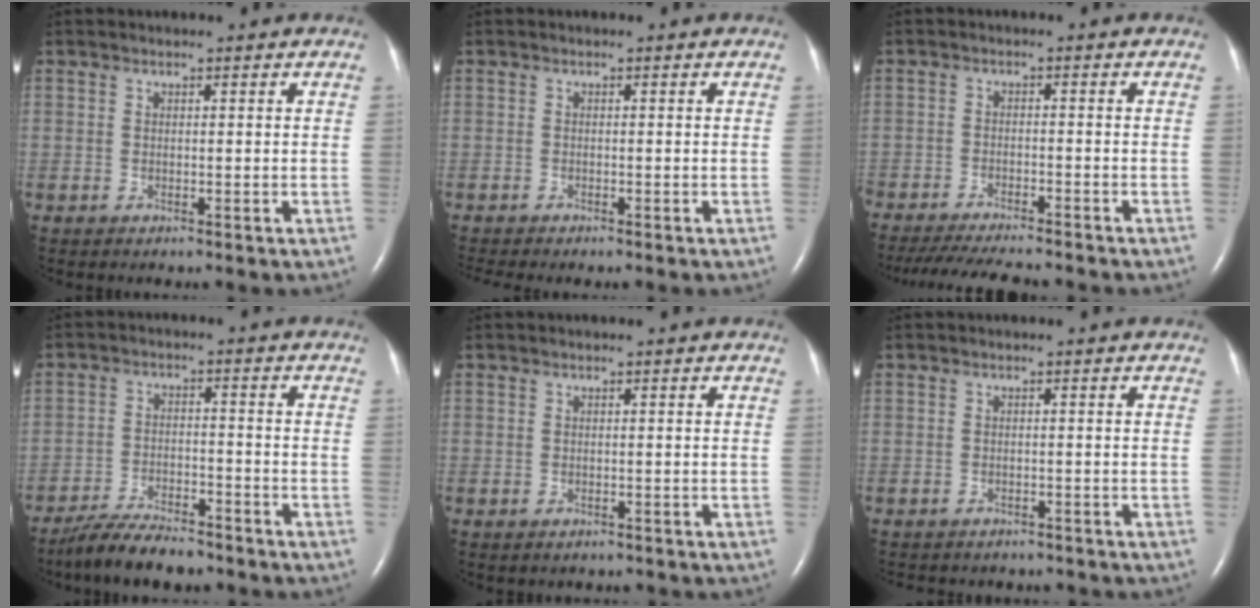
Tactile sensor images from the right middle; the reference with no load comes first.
{"total": 2.4, "force": [-2.2, 0.1, 1.1], "torque": [-0.015, -0.005, -0.031]}
{"total": 13.4, "force": [-11.9, 2.0, 6.0], "torque": [-0.103, -0.026, -0.173]}
{"total": 8.6, "force": [-7.5, 2.0, 3.7], "torque": [-0.069, -0.018, -0.130]}
{"total": 1.3, "force": [-1.1, 0.7, 0.2], "torque": [-0.006, 0.000, -0.012]}
{"total": 6.9, "force": [-6.1, 2.6, 1.7], "torque": [-0.023, 0.004, -0.067]}